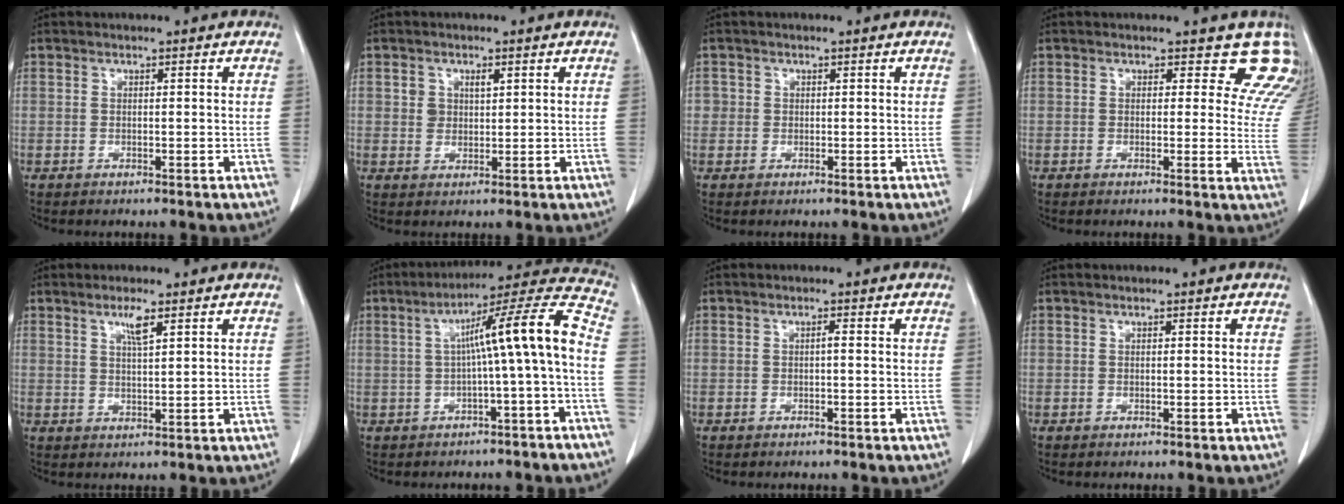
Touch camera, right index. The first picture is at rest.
{"total": 2.5, "force": [1.1, 1.9, 1.3], "torque": [-0.020, 0.002, 0.018]}
{"total": 1.5, "force": [0.1, 1.4, 0.1], "torque": [0.012, 0.004, -0.001]}
{"total": 8.4, "force": [7.2, 4.0, 1.5], "torque": [0.026, -0.018, 0.036]}
{"total": 2.9, "force": [1.7, 0.2, 2.4], "torque": [-0.047, -0.001, 0.032]}
{"total": 12.1, "force": [-1.2, -0.6, 12.0], "torque": [-0.171, 0.036, -0.018]}
{"total": 0.6, "force": [-0.1, 0.0, 0.6], "torque": [-0.010, 0.002, -0.001]}
{"total": 0.0}